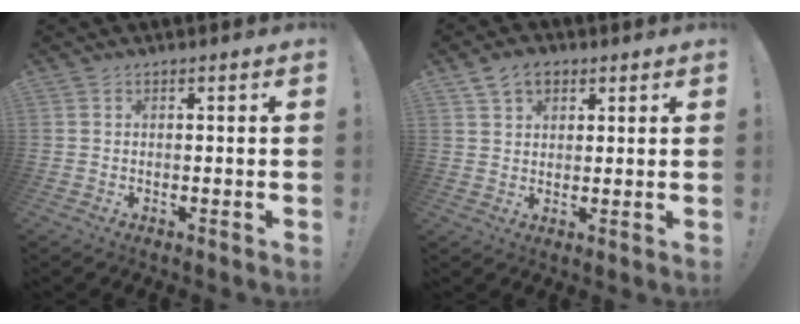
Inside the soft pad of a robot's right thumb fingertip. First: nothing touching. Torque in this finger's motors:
{"motor_torque": [-0.25, 0.25, 0.00, 0.00, 0.00]}